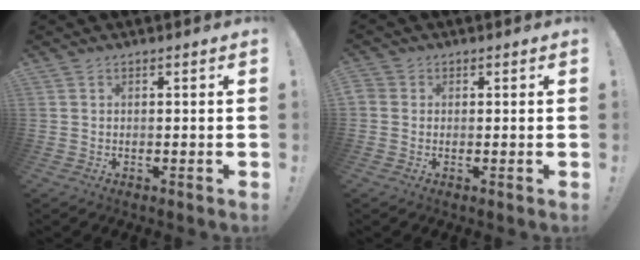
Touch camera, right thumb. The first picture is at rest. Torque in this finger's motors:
{"motor_torque": [-0.01, 0.35, 0.31, 0.00, 0.24]}